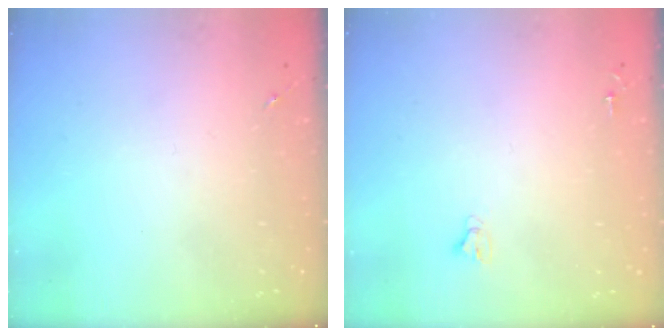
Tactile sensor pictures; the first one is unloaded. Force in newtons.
{"total": 2.4, "press": 2.4, "slide": 0.2}